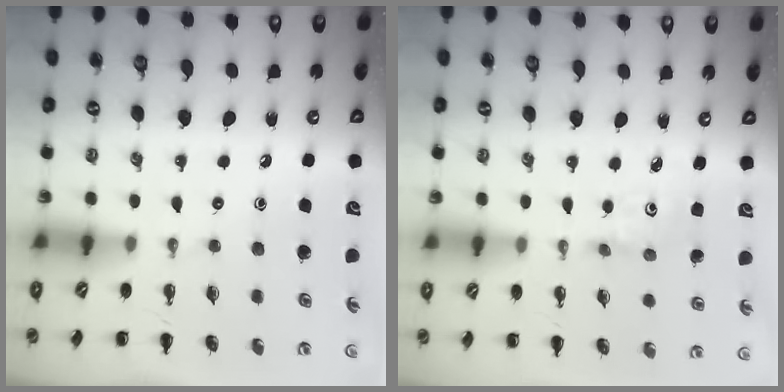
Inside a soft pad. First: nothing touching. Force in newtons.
{"total": 2.6, "press": 2.5, "slide": 0.8}